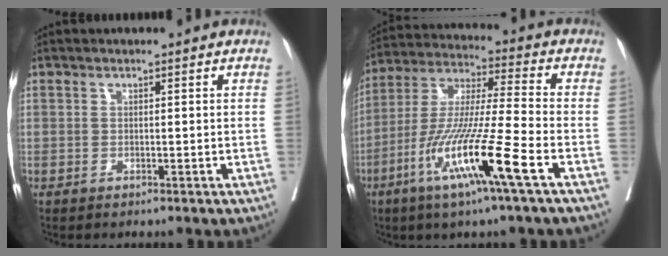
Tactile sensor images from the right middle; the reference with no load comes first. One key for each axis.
{"total": 15.5, "fx": -6.8, "fy": -0.8, "fz": 13.9, "tx": -0.284, "ty": -0.024, "tz": -0.131}